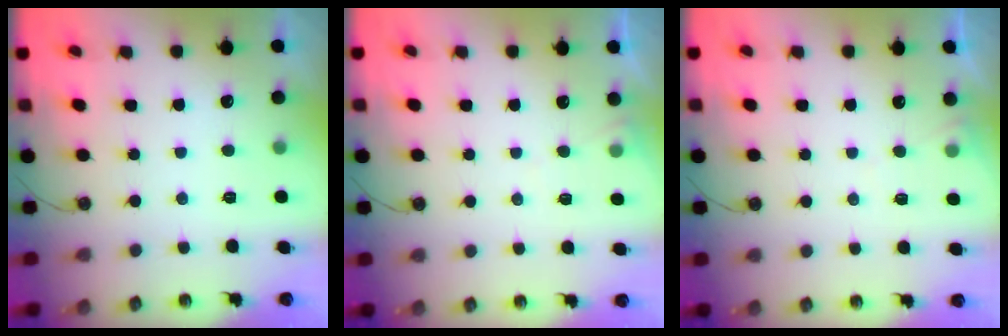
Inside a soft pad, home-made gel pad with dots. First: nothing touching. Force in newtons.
{"total": 6.2, "press": 6.2, "slide": 0.8}
{"total": 6.2, "press": 6.2, "slide": 0.8}